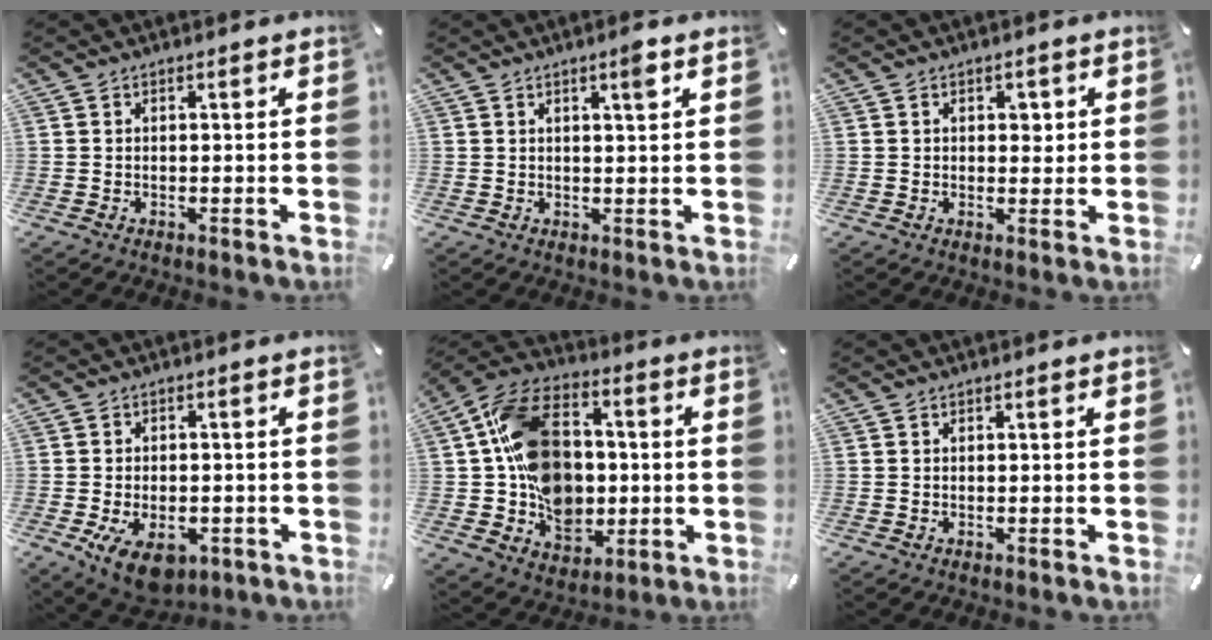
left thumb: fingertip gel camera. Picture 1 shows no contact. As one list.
[{"total": 3.2, "force": [1.9, 0.2, 2.6], "torque": [-0.047, -0.003, 0.029]}, {"total": 2.9, "force": [0.6, 2.0, 1.9], "torque": [-0.017, -0.002, 0.003]}, {"total": 8.4, "force": [-3.2, 5.1, 5.8], "torque": [-0.106, 0.007, -0.051]}, {"total": 20.7, "force": [0.5, 16.2, 12.8], "torque": [-0.229, 0.012, 0.023]}, {"total": 0.0}]